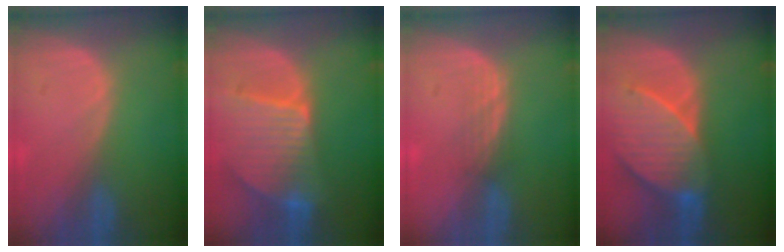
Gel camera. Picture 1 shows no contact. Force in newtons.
{"total": 9.4, "press": 8.2, "slide": 4.6}
{"total": 2.2, "press": 2.2, "slide": 0.4}
{"total": 9.5, "press": 8.8, "slide": 3.8}